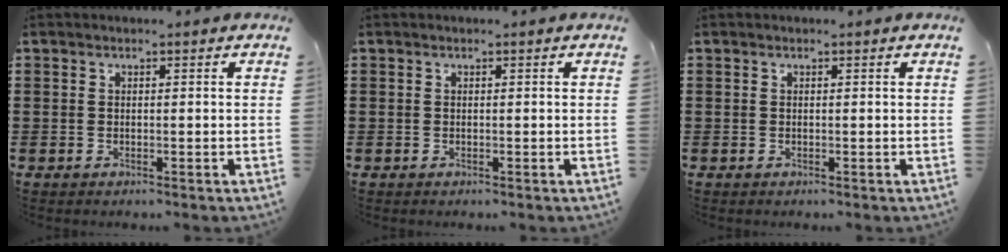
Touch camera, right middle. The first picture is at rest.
{"total": 0.0}
{"total": 0.0}